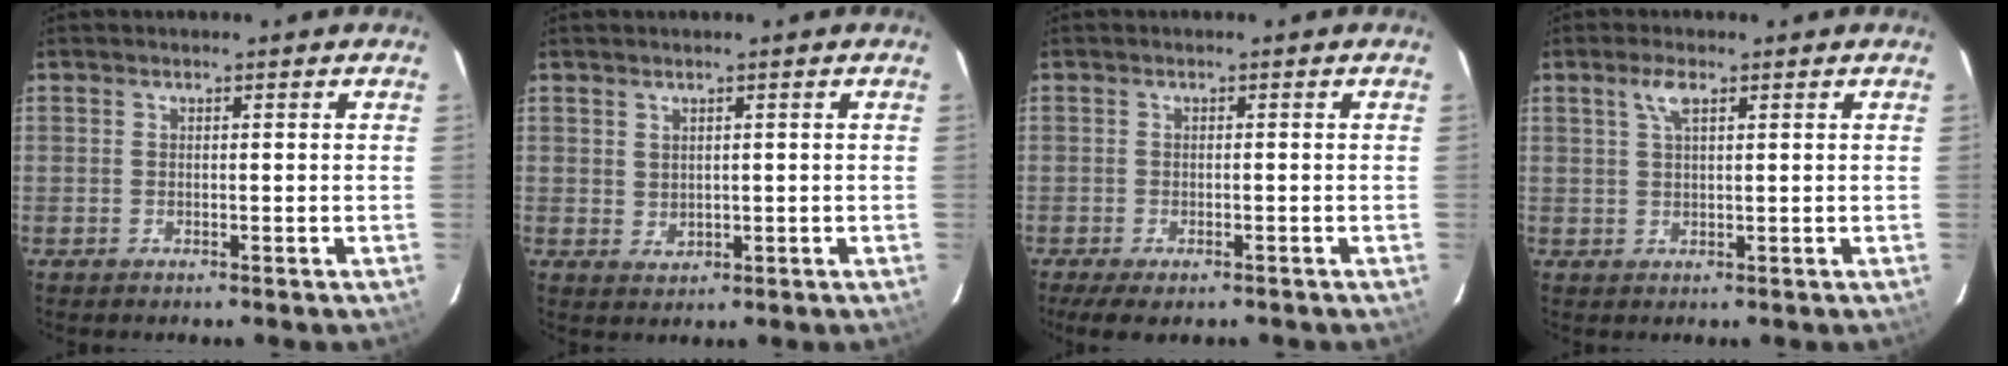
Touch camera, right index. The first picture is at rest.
{"total": 2.0, "force": [1.1, 1.5, 0.7], "torque": [-0.008, 0.001, 0.026]}
{"total": 5.5, "force": [-4.0, 1.8, 3.3], "torque": [-0.075, -0.025, -0.063]}
{"total": 2.9, "force": [1.5, 0.9, 2.3], "torque": [-0.047, 0.007, 0.029]}